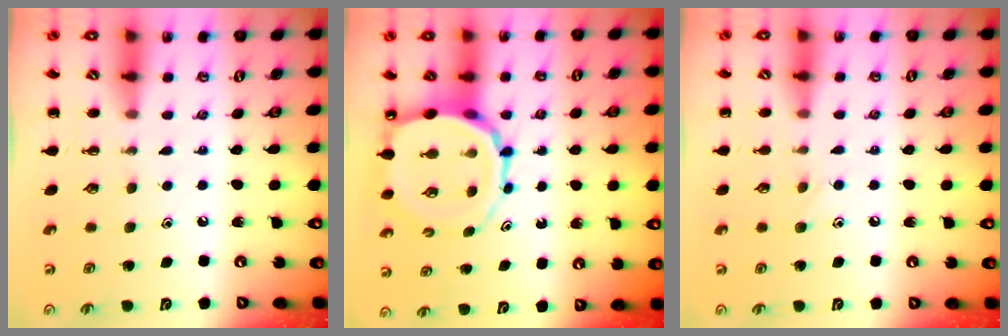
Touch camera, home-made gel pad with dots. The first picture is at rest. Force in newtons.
{"total": 12.2, "press": 11.7, "slide": 3.2}
{"total": 4.6, "press": 4.3, "slide": 1.6}